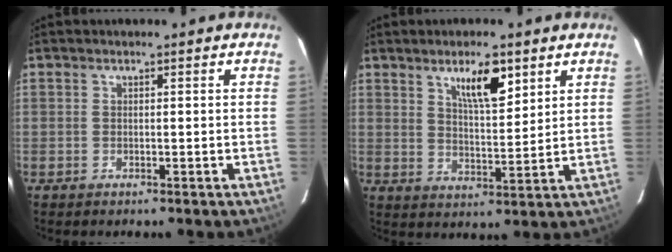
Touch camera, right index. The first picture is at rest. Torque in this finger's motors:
{"motor_torque": [0.80, 0.52, 0.16, 0.07]}